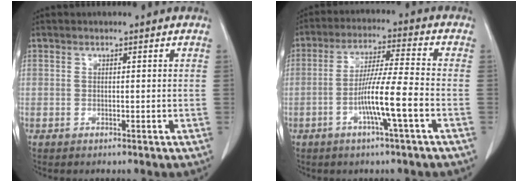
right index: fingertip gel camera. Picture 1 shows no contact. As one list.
[{"total": 9.0, "force": [-3.1, -0.6, 8.4], "torque": [-0.156, 0.000, -0.059]}]